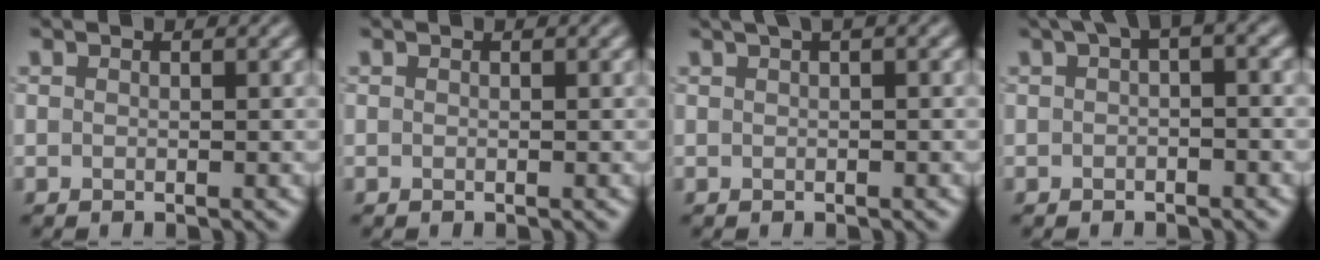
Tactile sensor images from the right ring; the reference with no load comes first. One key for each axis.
{"total": 0.0}
{"total": 1.7, "fx": 0.9, "fy": 0.5, "fz": 1.4, "tx": -0.022, "ty": 0.008, "tz": 0.010}
{"total": 2.6, "fx": 0.7, "fy": 1.1, "fz": 2.2, "tx": -0.032, "ty": 0.013, "tz": 0.002}